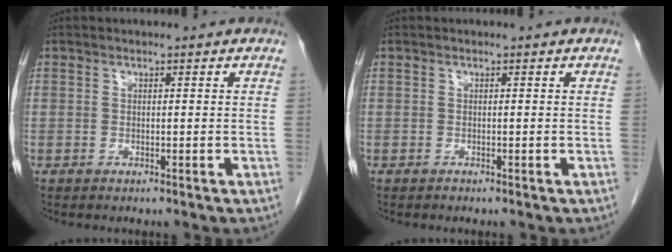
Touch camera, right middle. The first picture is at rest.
{"total": 0.0}